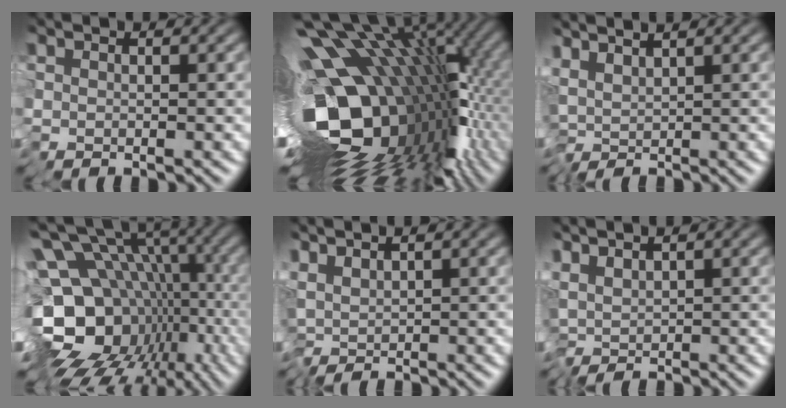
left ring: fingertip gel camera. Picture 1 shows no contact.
{"total": 17.4, "force": [-1.8, 8.8, 14.8], "torque": [-0.238, -0.030, -0.014]}
{"total": 2.1, "force": [1.1, -0.3, 1.7], "torque": [-0.034, 0.014, 0.014]}
{"total": 16.1, "force": [-1.3, 11.2, 11.5], "torque": [-0.176, 0.015, 0.012]}
{"total": 1.7, "force": [0.5, -0.2, 1.6], "torque": [-0.030, 0.010, 0.004]}
{"total": 1.8, "force": [0.5, -0.1, 1.7], "torque": [-0.032, 0.010, 0.003]}